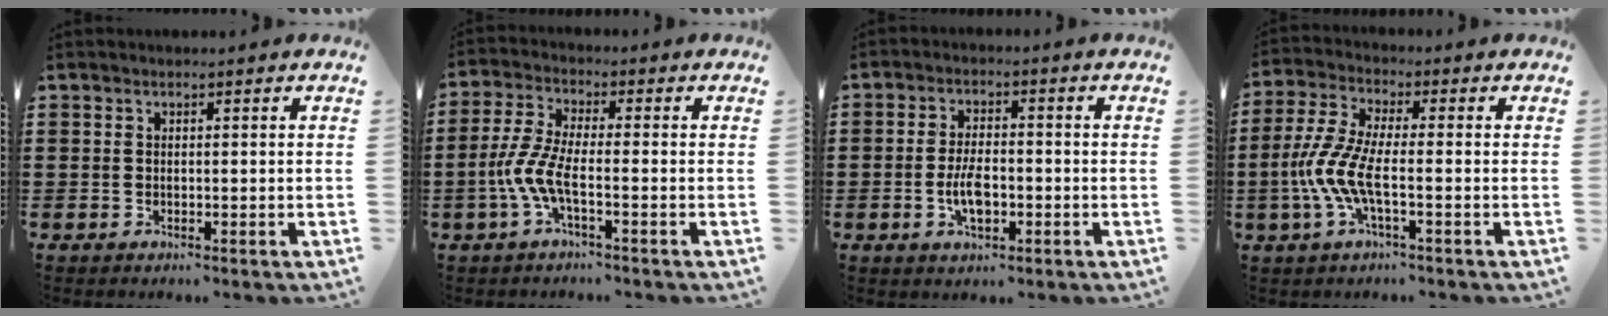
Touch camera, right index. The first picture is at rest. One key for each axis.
{"total": 6.2, "fx": -2.3, "fy": 1.9, "fz": 5.4, "tx": -0.136, "ty": -0.012, "tz": -0.051}
{"total": 5.2, "fx": -1.4, "fy": 2.4, "fz": 4.4, "tx": -0.096, "ty": -0.001, "tz": -0.027}
{"total": 7.6, "fx": -2.3, "fy": 2.5, "fz": 6.8, "tx": -0.175, "ty": -0.016, "tz": -0.053}